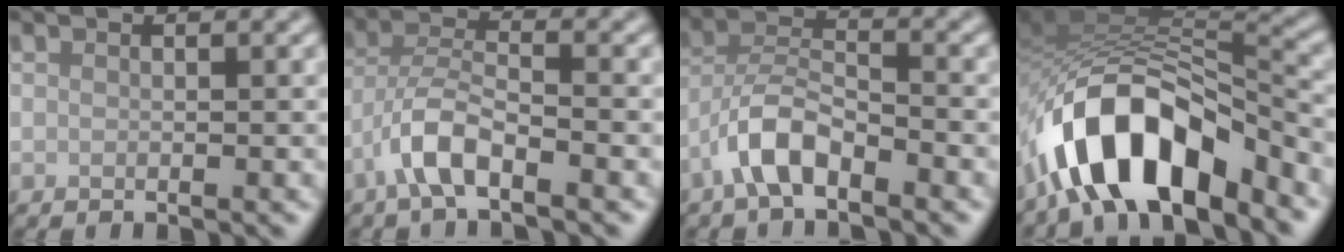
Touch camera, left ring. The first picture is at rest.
{"total": 4.4, "force": [-2.7, 1.2, 3.2], "torque": [-0.064, 0.011, -0.061]}
{"total": 4.5, "force": [-3.0, 1.5, 3.0], "torque": [-0.055, 0.015, -0.063]}
{"total": 10.6, "force": [-6.5, 4.5, 7.1], "torque": [-0.113, 0.007, -0.120]}